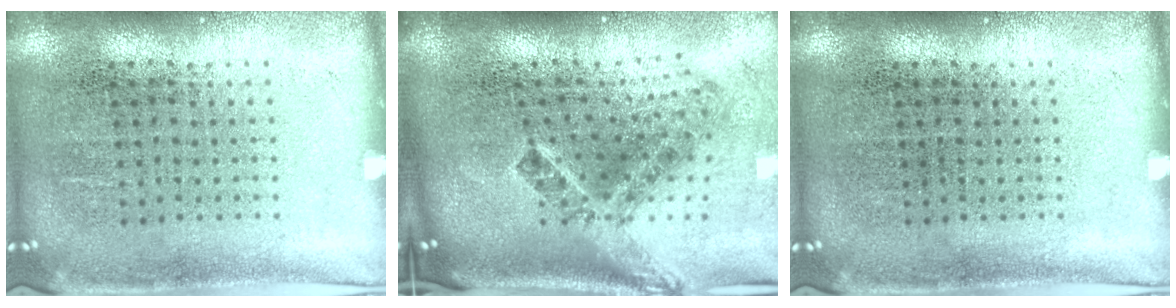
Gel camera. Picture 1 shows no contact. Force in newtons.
{"total": 2.8, "press": 1.7, "slide": 2.2}
{"total": 0.0}